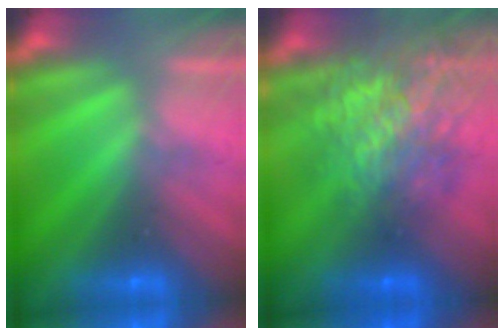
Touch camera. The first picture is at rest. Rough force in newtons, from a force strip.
{"total": 5.8}